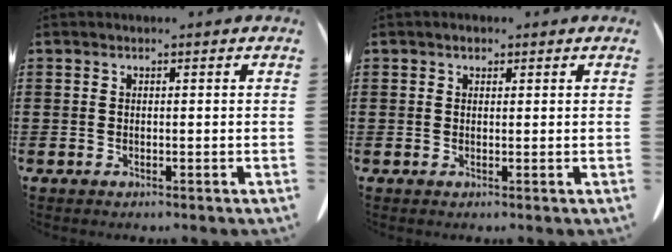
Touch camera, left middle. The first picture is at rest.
{"total": 0.9, "force": [0.5, 0.6, 0.4], "torque": [-0.002, 0.002, 0.006]}